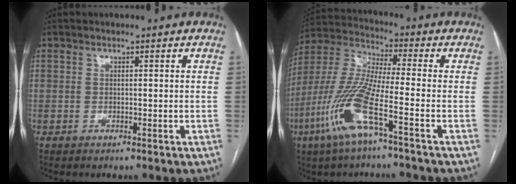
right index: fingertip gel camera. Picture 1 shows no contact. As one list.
[{"total": 13.5, "force": [-5.8, 0.8, 12.1], "torque": [-0.269, -0.012, -0.122]}]